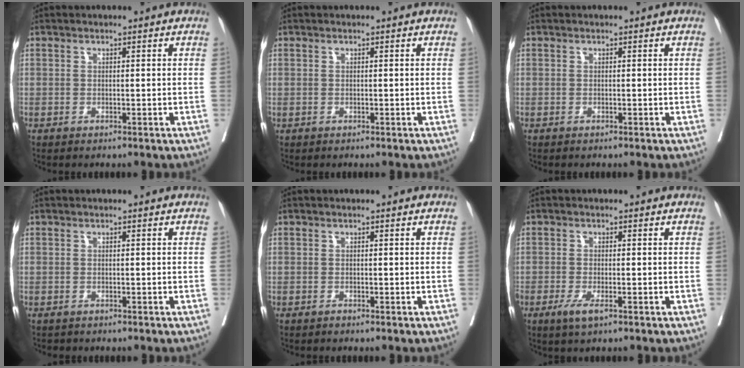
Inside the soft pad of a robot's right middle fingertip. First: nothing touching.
{"total": 0.0}
{"total": 0.0}
{"total": 0.7, "force": [-0.6, 0.3, 0.0], "torque": [-0.009, 0.001, -0.011]}
{"total": 0.0}
{"total": 2.7, "force": [-1.5, 0.7, 2.2], "torque": [-0.039, -0.003, -0.026]}